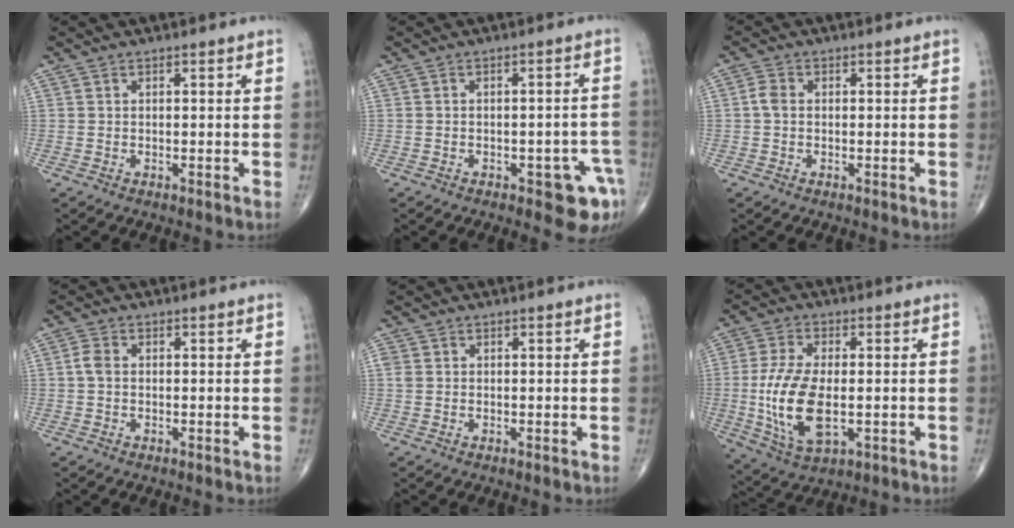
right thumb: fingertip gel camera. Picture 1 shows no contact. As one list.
[{"total": 7.4, "force": [-3.6, 3.0, 5.7], "torque": [-0.044, 0.020, -0.039]}, {"total": 2.2, "force": [-0.1, 1.6, 1.5], "torque": [-0.031, 0.005, -0.006]}, {"total": 2.3, "force": [0.0, 1.6, 1.7], "torque": [-0.035, 0.004, -0.004]}, {"total": 1.3, "force": [0.2, 1.1, 0.6], "torque": [-0.013, 0.003, 0.006]}, {"total": 13.6, "force": [-1.7, 6.7, 11.8], "torque": [-0.245, -0.008, -0.024]}]